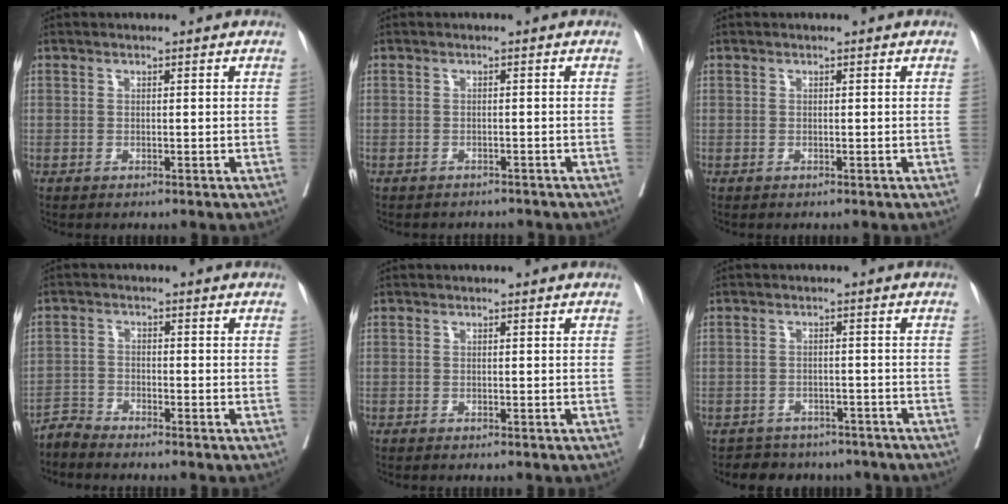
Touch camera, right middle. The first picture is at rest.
{"total": 3.5, "force": [-3.4, 1.0, 0.4], "torque": [-0.002, -0.001, -0.043]}
{"total": 0.0}
{"total": 2.4, "force": [-2.4, -0.3, -0.5], "torque": [0.017, -0.012, -0.052]}
{"total": 0.7, "force": [-0.6, -0.3, 0.2], "torque": [0.000, 0.000, -0.011]}
{"total": 7.6, "force": [-6.6, 3.6, 0.9], "torque": [-0.009, 0.014, -0.077]}